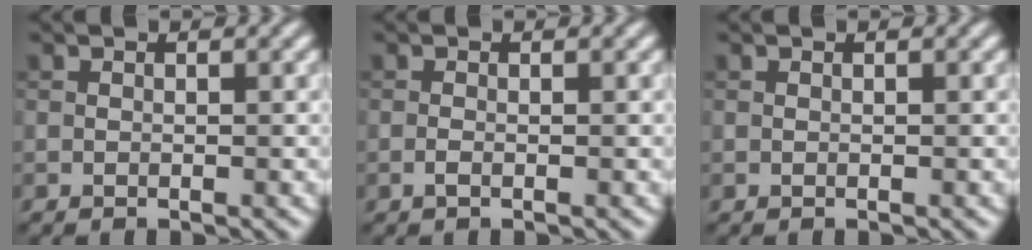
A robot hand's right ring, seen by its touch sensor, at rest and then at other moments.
{"total": 0.6, "force": [-0.3, 0.2, 0.5], "torque": [-0.013, -0.002, -0.007]}
{"total": 0.0}